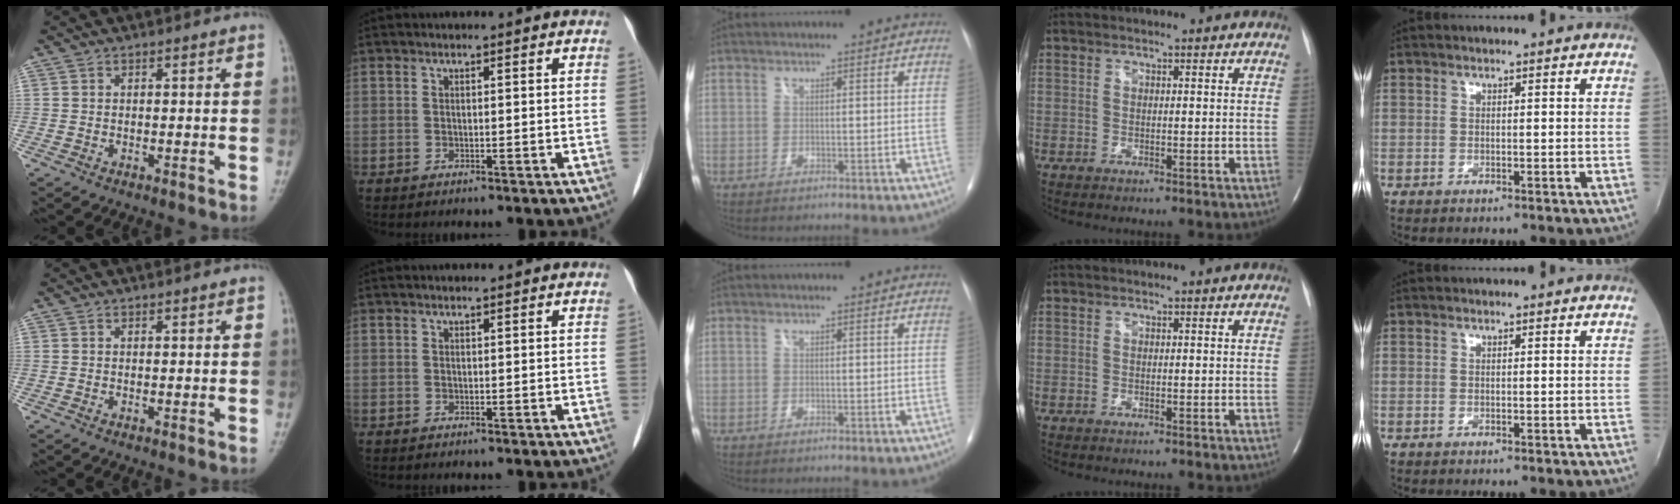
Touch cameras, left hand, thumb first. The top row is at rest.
{}